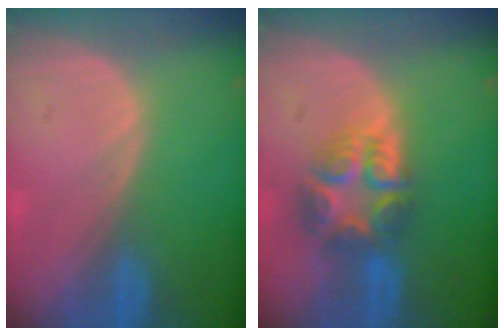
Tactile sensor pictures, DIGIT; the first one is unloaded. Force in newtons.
{"total": 7.6, "press": 6.7, "slide": 3.6}